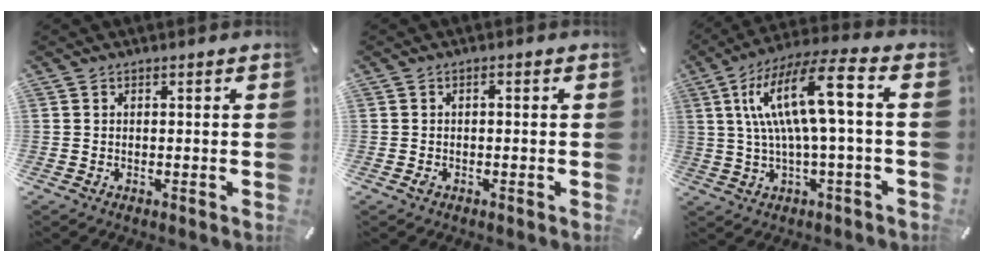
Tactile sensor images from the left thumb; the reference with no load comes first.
{"total": 0.9, "force": [-0.3, 0.5, 0.7], "torque": [-0.015, 0.001, -0.007]}
{"total": 15.6, "force": [2.9, 3.2, 15.0], "torque": [-0.297, 0.003, 0.038]}